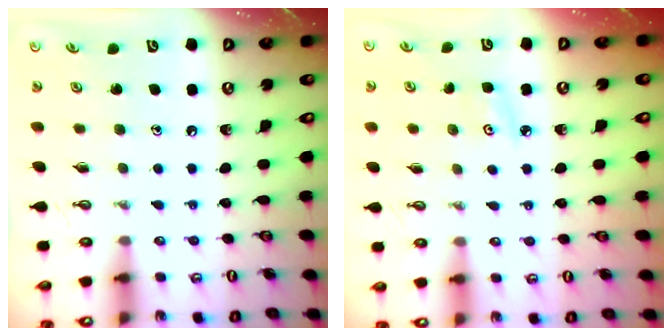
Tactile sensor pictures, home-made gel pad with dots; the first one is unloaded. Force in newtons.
{"total": 3.5, "press": 3.4, "slide": 0.4}